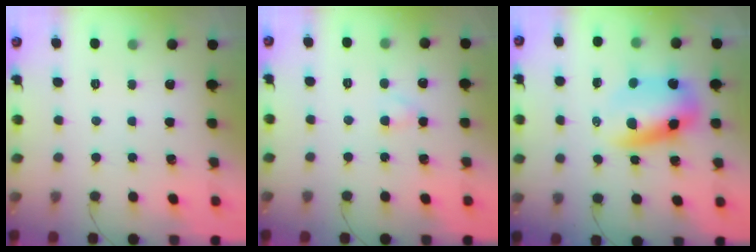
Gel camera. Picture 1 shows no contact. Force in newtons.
{"total": 2.7, "press": 2.5, "slide": 1.1}
{"total": 10.6, "press": 10.3, "slide": 2.6}